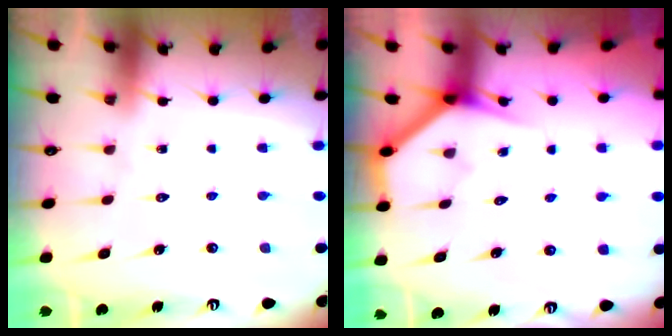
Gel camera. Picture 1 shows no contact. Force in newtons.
{"total": 3.6, "press": 3.6, "slide": 0.3}